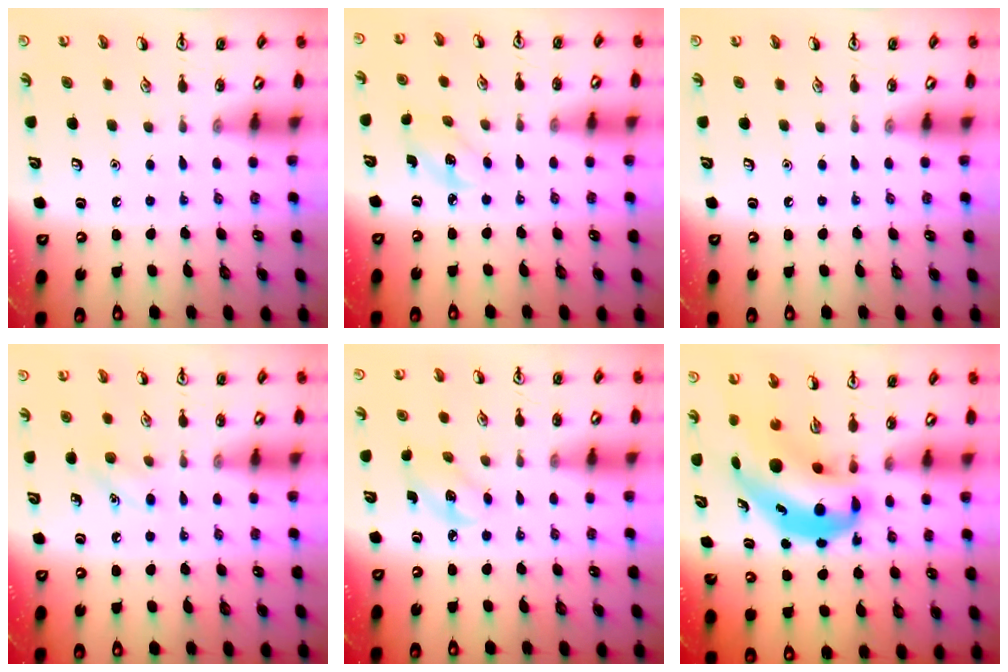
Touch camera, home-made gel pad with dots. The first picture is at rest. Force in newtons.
{"total": 2.7, "press": 2.6, "slide": 0.7}
{"total": 0.0}
{"total": 6.4, "press": 6.1, "slide": 2.0}
{"total": 2.8, "press": 2.7, "slide": 0.8}
{"total": 10.1, "press": 9.6, "slide": 3.2}